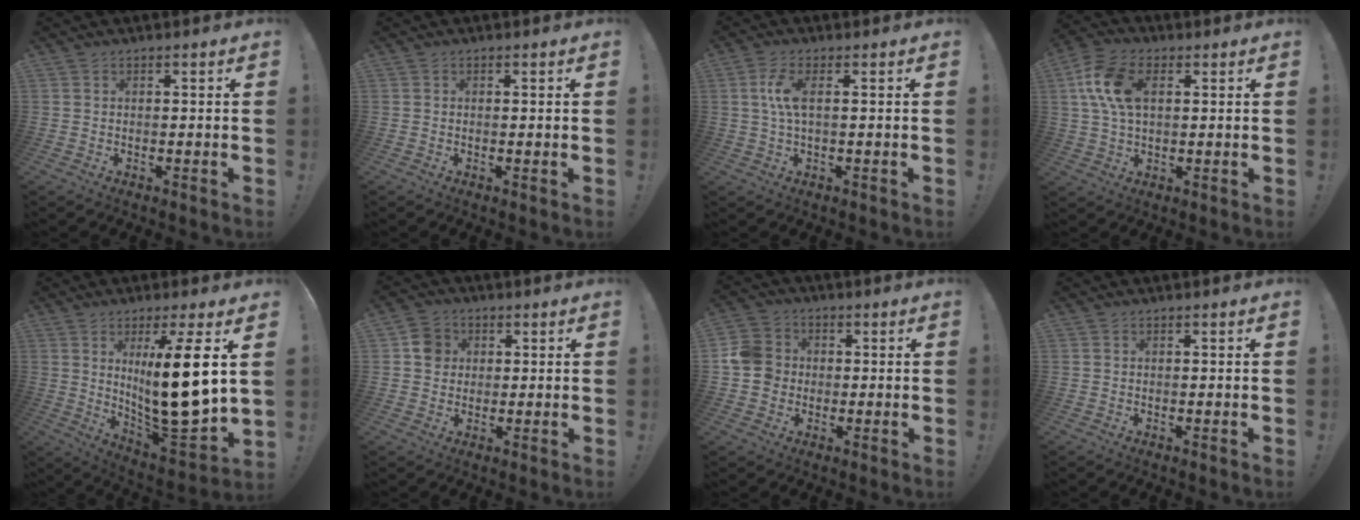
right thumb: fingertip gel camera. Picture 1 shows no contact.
{"total": 0.6, "force": [0.2, -0.1, 0.6], "torque": [0.001, -0.005, 0.001]}
{"total": 6.4, "force": [1.0, 1.8, 6.1], "torque": [-0.112, -0.007, 0.017]}
{"total": 12.8, "force": [3.3, 7.9, 9.6], "torque": [-0.189, 0.004, 0.061]}
{"total": 18.3, "force": [4.4, 3.3, 17.4], "torque": [-0.288, -0.046, 0.057]}
{"total": 6.1, "force": [1.1, 5.6, 2.1], "torque": [-0.018, 0.008, 0.022]}
{"total": 8.9, "force": [-0.6, 8.2, 3.5], "torque": [-0.071, 0.023, -0.008]}
{"total": 0.0}